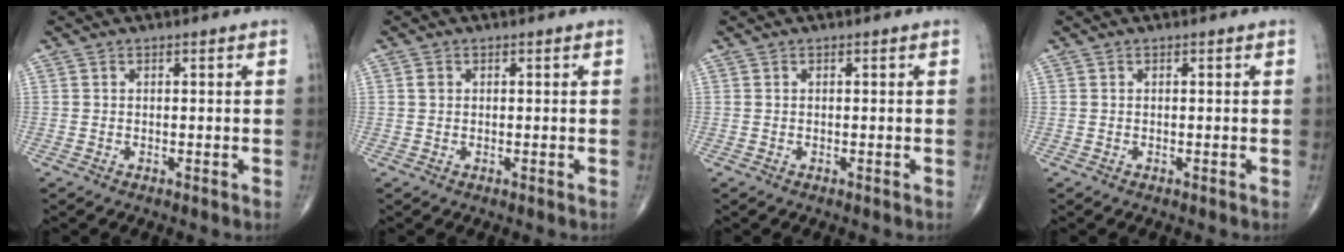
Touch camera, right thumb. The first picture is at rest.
{"total": 0.9, "force": [0.2, 0.8, 0.4], "torque": [-0.007, 0.002, 0.004]}
{"total": 0.0}
{"total": 0.0}